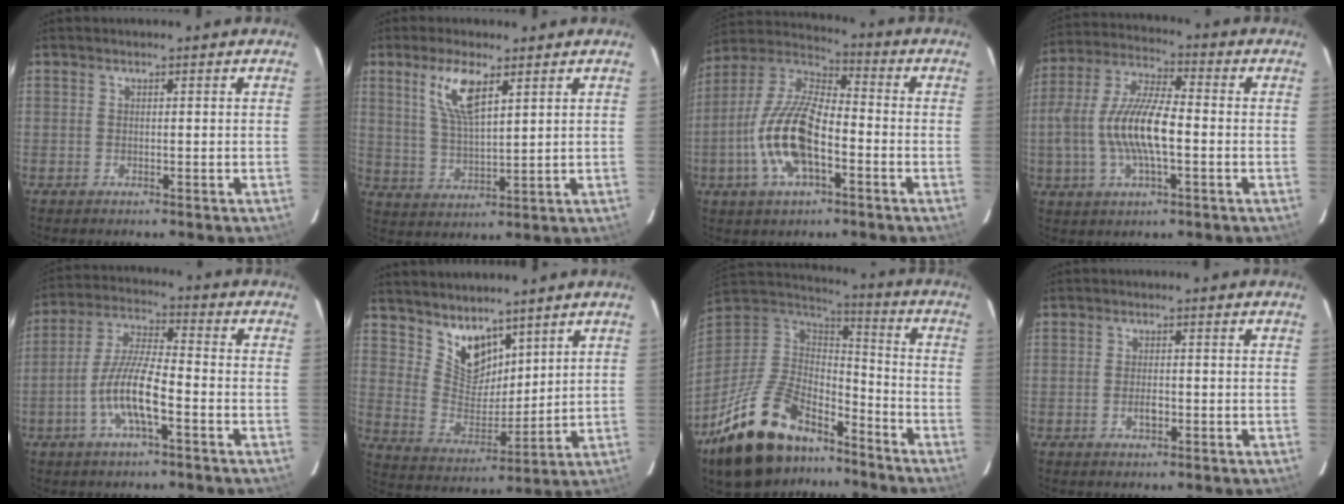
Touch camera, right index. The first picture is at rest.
{"total": 8.3, "force": [4.3, 2.4, 6.7], "torque": [-0.131, 0.001, 0.089]}
{"total": 15.6, "force": [-4.9, 6.5, 13.3], "torque": [-0.277, 0.001, -0.097]}
{"total": 13.8, "force": [-2.2, 4.6, 12.8], "torque": [-0.263, 0.004, -0.042]}
{"total": 10.2, "force": [-4.2, 2.0, 9.1], "torque": [-0.190, 0.000, -0.080]}
{"total": 9.6, "force": [7.2, 5.1, 3.8], "torque": [-0.065, -0.001, 0.148]}
{"total": 25.4, "force": [-16.9, 12.6, 14.3], "torque": [-0.297, -0.006, -0.270]}
{"total": 2.3, "force": [-0.8, 1.1, 1.8], "torque": [-0.035, 0.000, -0.015]}